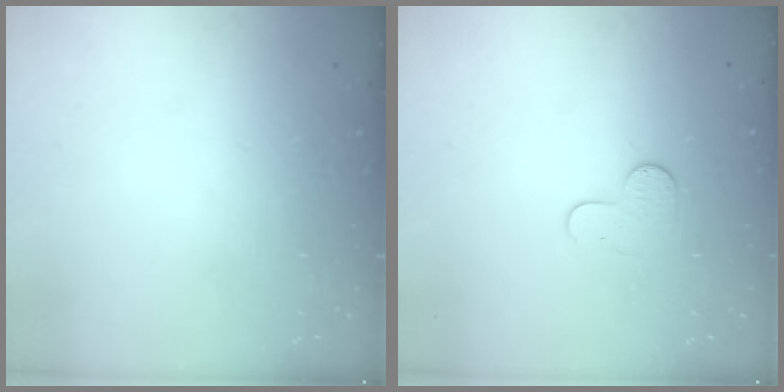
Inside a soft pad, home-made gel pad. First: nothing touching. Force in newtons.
{"total": 5.3, "press": 5.3, "slide": 0.4}